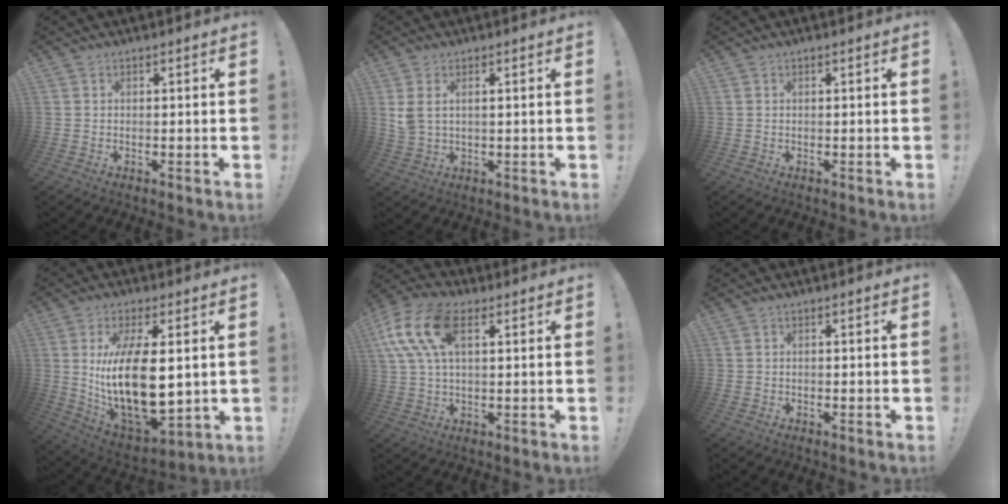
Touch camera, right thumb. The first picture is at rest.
{"total": 4.4, "force": [1.7, 1.7, 3.7], "torque": [-0.075, -0.006, 0.030]}
{"total": 0.0}
{"total": 20.1, "force": [2.7, 9.2, 17.6], "torque": [-0.357, -0.038, 0.051]}
{"total": 15.5, "force": [5.4, 8.5, 11.7], "torque": [-0.222, -0.003, 0.101]}
{"total": 0.7, "force": [-0.4, 0.6, 0.1], "torque": [-0.001, 0.003, -0.007]}